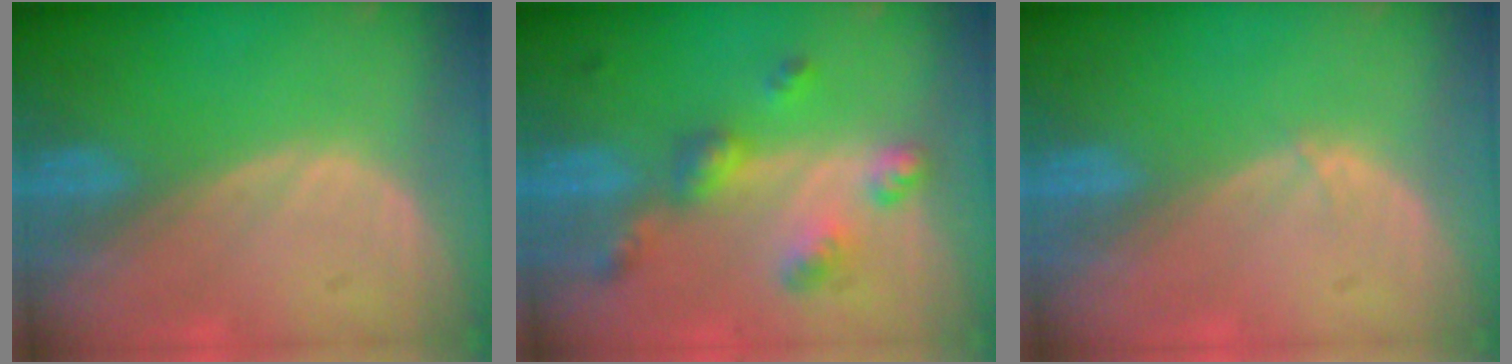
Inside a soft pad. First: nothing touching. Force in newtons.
{"total": 6.6, "press": 5.9, "slide": 3.1}
{"total": 0.6, "press": 0.4, "slide": 0.3}